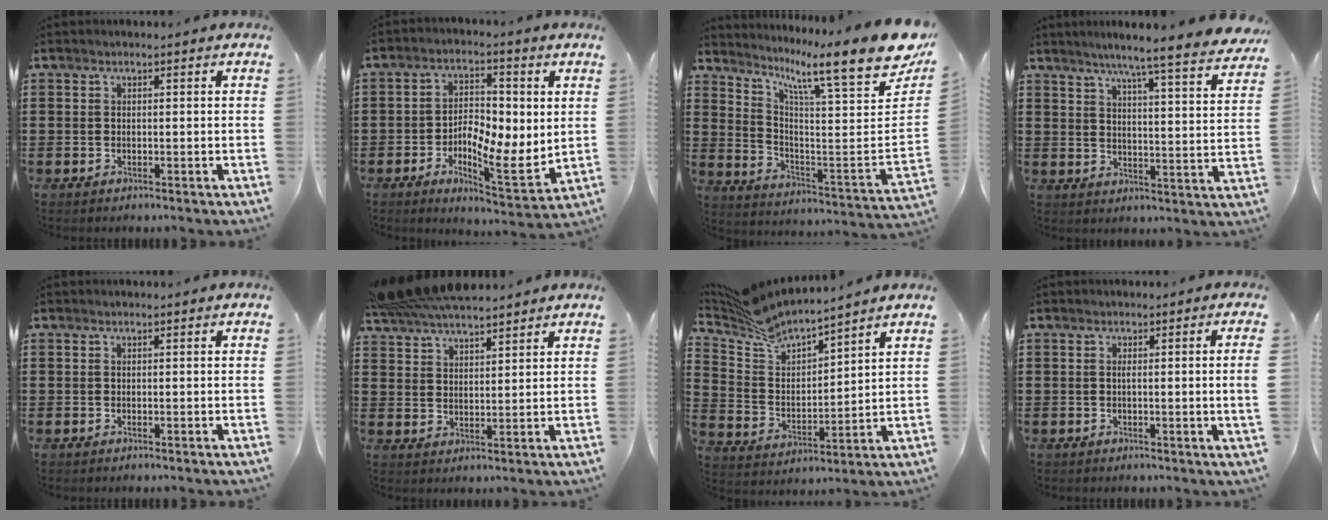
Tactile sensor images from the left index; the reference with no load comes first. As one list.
[{"total": 5.9, "force": [0.1, 2.8, 5.2], "torque": [-0.092, -0.014, -0.005]}, {"total": 11.9, "force": [8.6, 0.7, 8.1], "torque": [-0.149, -0.085, 0.126]}, {"total": 6.2, "force": [5.4, -1.0, 2.9], "torque": [-0.071, -0.042, 0.083]}, {"total": 0.0}, {"total": 7.7, "force": [7.1, 1.5, 2.6], "torque": [-0.074, -0.016, 0.134]}, {"total": 7.4, "force": [7.0, 0.9, 2.1], "torque": [-0.075, -0.040, 0.123]}, {"total": 2.0, "force": [0.0, -0.7, 1.9], "torque": [-0.033, -0.008, -0.004]}]